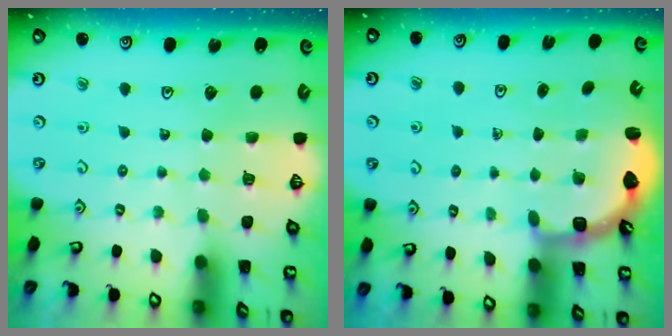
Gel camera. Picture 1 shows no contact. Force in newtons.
{"total": 3.3, "press": 2.5, "slide": 2.2}